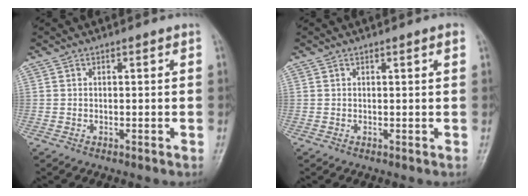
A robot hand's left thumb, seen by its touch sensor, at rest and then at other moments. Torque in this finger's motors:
{"motor_torque": [-0.09, 0.00, 0.11, 0.21, 0.02]}